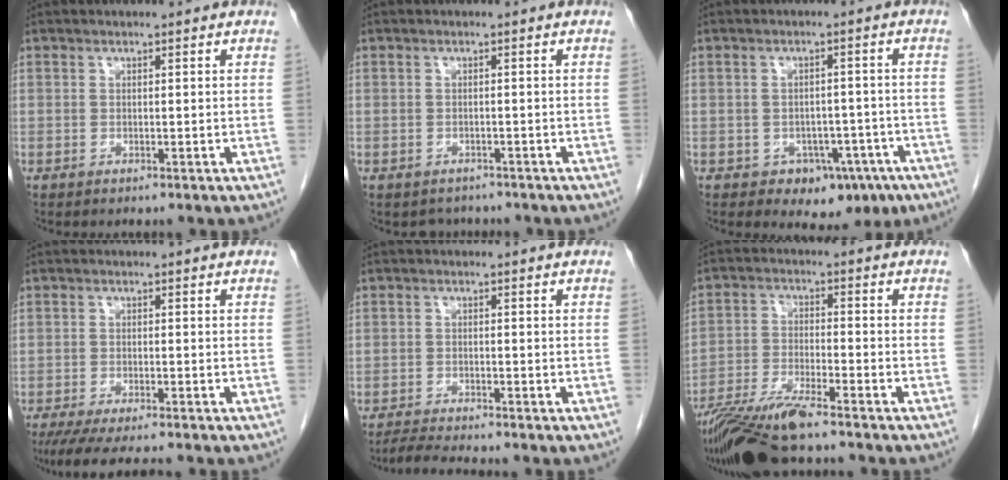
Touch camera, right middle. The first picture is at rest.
{"total": 2.6, "force": [-2.2, 1.4, 0.0], "torque": [-0.008, 0.000, -0.031]}
{"total": 7.6, "force": [-4.2, 5.4, 3.4], "torque": [-0.027, 0.016, -0.048]}
{"total": 9.1, "force": [-7.8, 0.7, 4.7], "torque": [-0.065, -0.021, -0.119]}
{"total": 3.5, "force": [-3.2, -0.8, 1.0], "torque": [-0.027, -0.020, -0.059]}
{"total": 10.4, "force": [-8.6, 0.4, 5.9], "torque": [-0.108, -0.027, -0.153]}